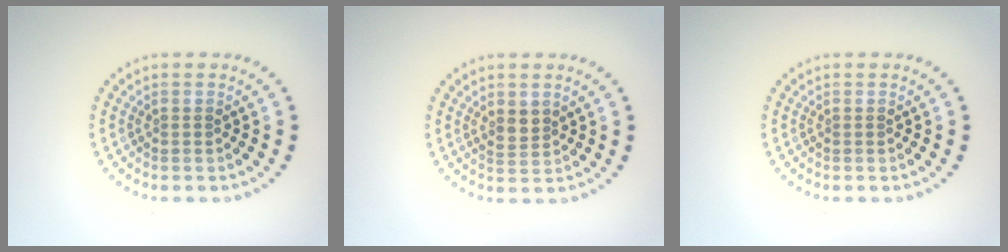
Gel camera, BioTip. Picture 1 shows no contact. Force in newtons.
{"total": 1.7, "press": 1.4, "slide": 0.8}
{"total": 0.0}